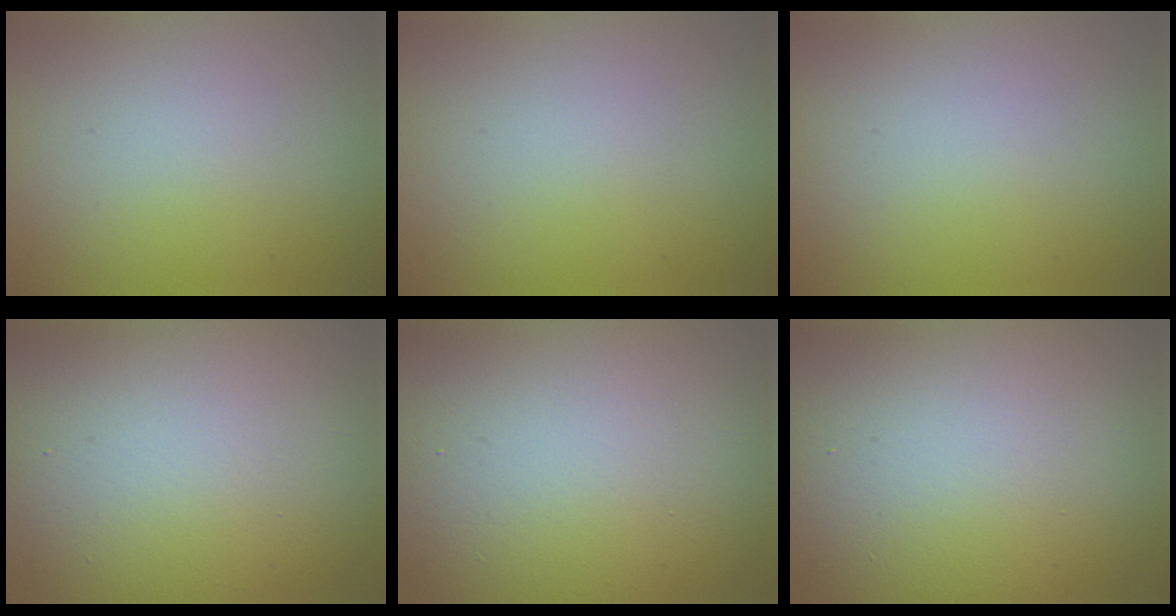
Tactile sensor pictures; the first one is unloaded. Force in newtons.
{"total": 0.0}
{"total": 0.0}
{"total": 16.4, "press": 16.3, "slide": 1.4}
{"total": 17.8, "press": 17.8, "slide": 1.1}
{"total": 18.0, "press": 18.0, "slide": 0.8}